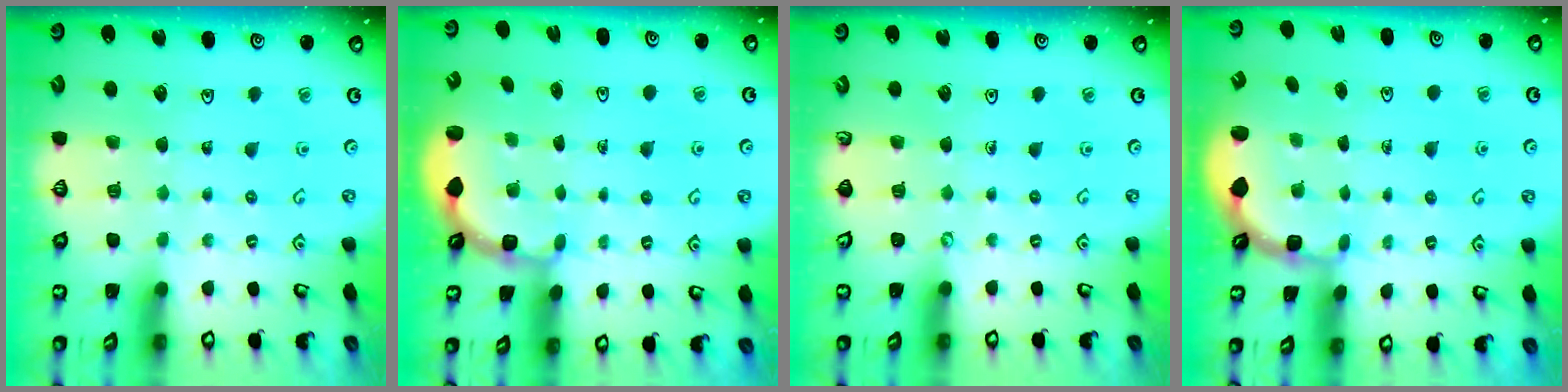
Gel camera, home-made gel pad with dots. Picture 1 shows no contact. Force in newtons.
{"total": 2.9, "press": 2.5, "slide": 1.4}
{"total": 0.0}
{"total": 2.7, "press": 2.1, "slide": 1.7}